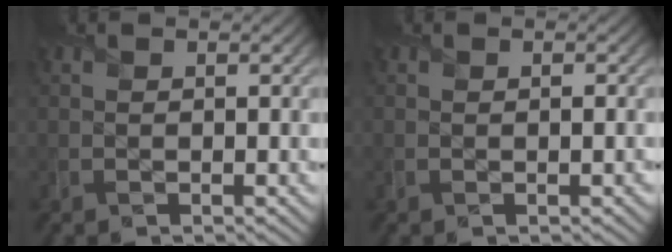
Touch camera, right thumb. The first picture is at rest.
{"total": 0.0}